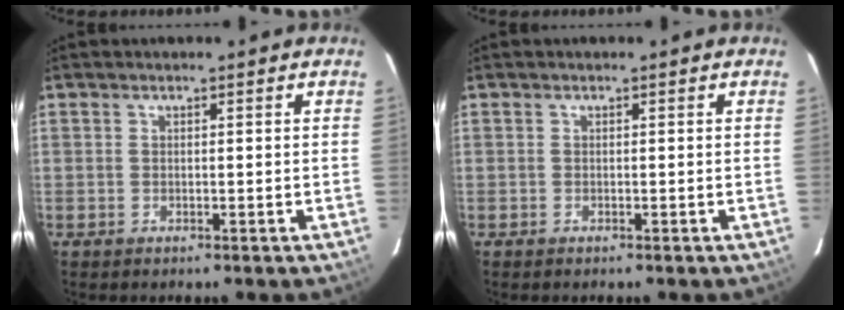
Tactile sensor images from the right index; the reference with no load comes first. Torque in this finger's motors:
{"motor_torque": [-0.03, -0.03, -0.03, -0.01]}